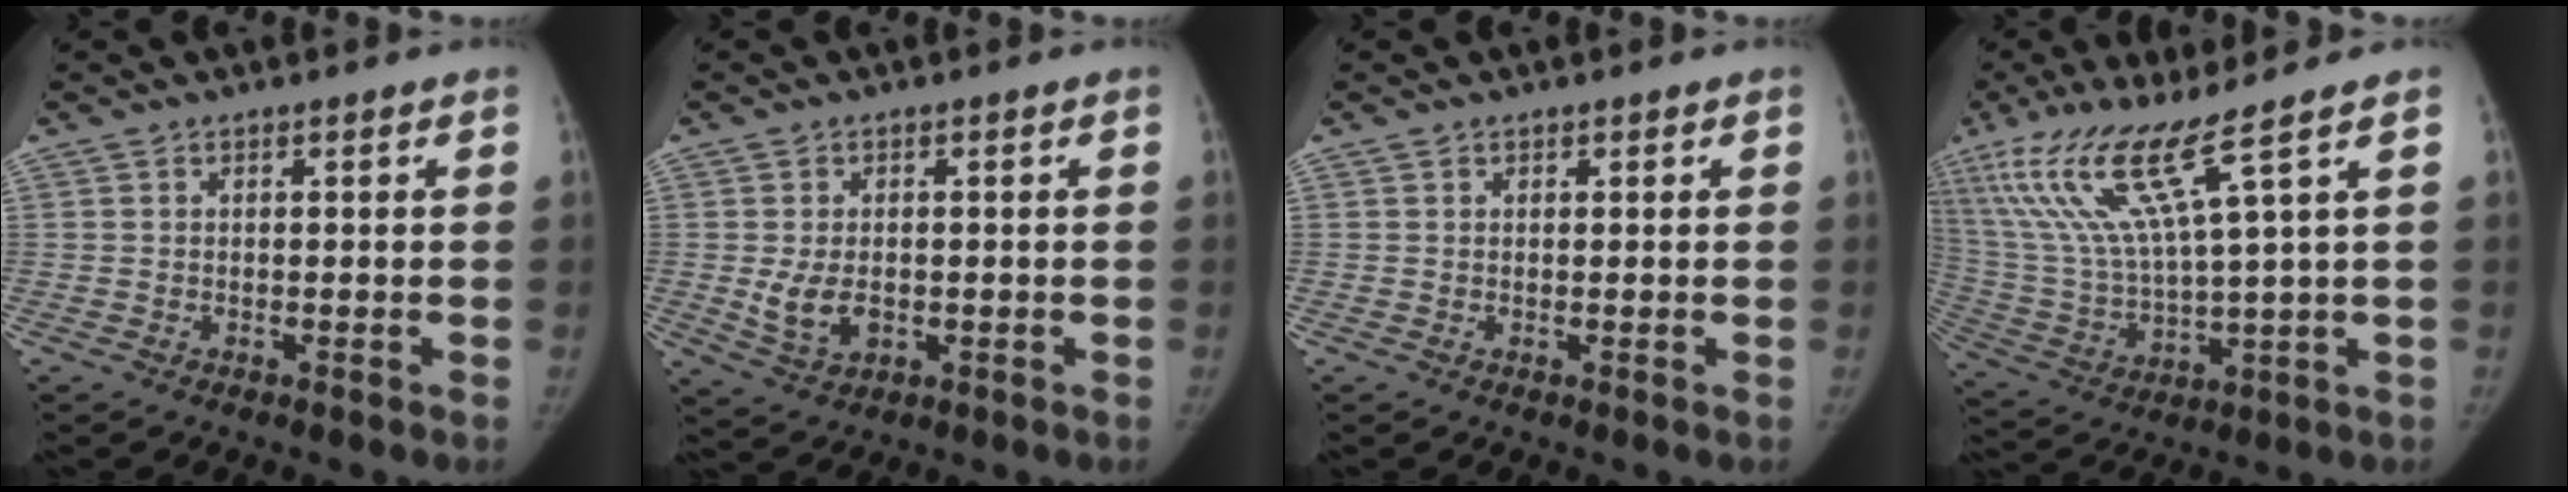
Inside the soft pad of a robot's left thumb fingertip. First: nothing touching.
{"total": 5.7, "force": [-0.5, 3.8, 4.1], "torque": [-0.069, -0.007, 0.000]}
{"total": 0.6, "force": [0.3, 0.4, 0.0], "torque": [0.004, -0.001, 0.003]}
{"total": 15.6, "force": [8.8, 0.3, 12.9], "torque": [-0.277, -0.043, 0.178]}